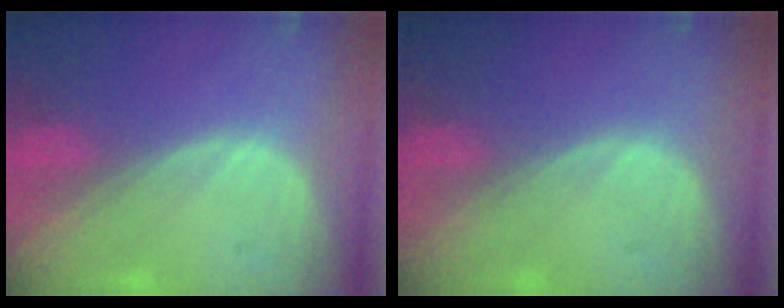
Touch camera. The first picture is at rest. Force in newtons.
{"total": 0.0}